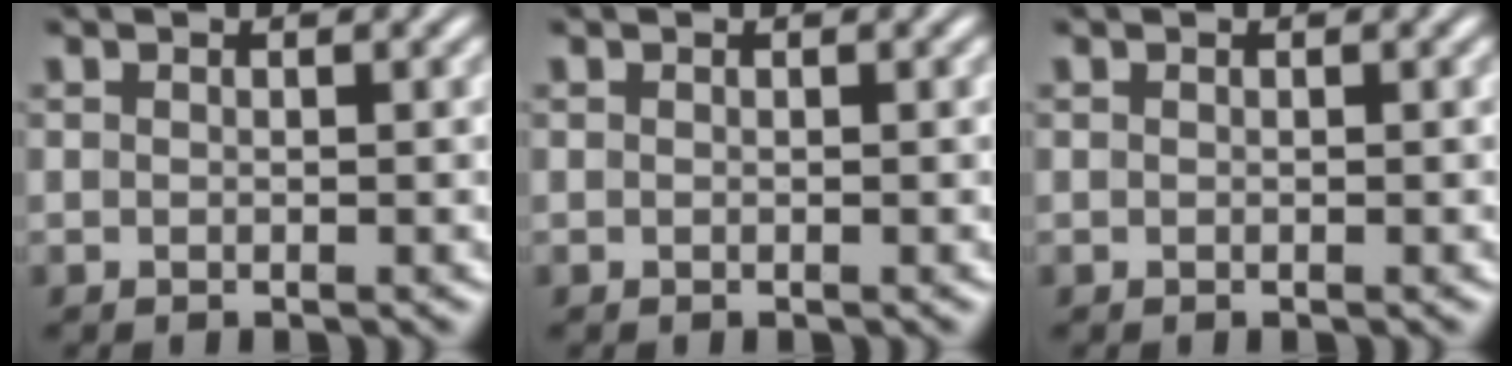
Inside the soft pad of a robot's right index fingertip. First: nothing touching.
{"total": 0.0}
{"total": 0.0}